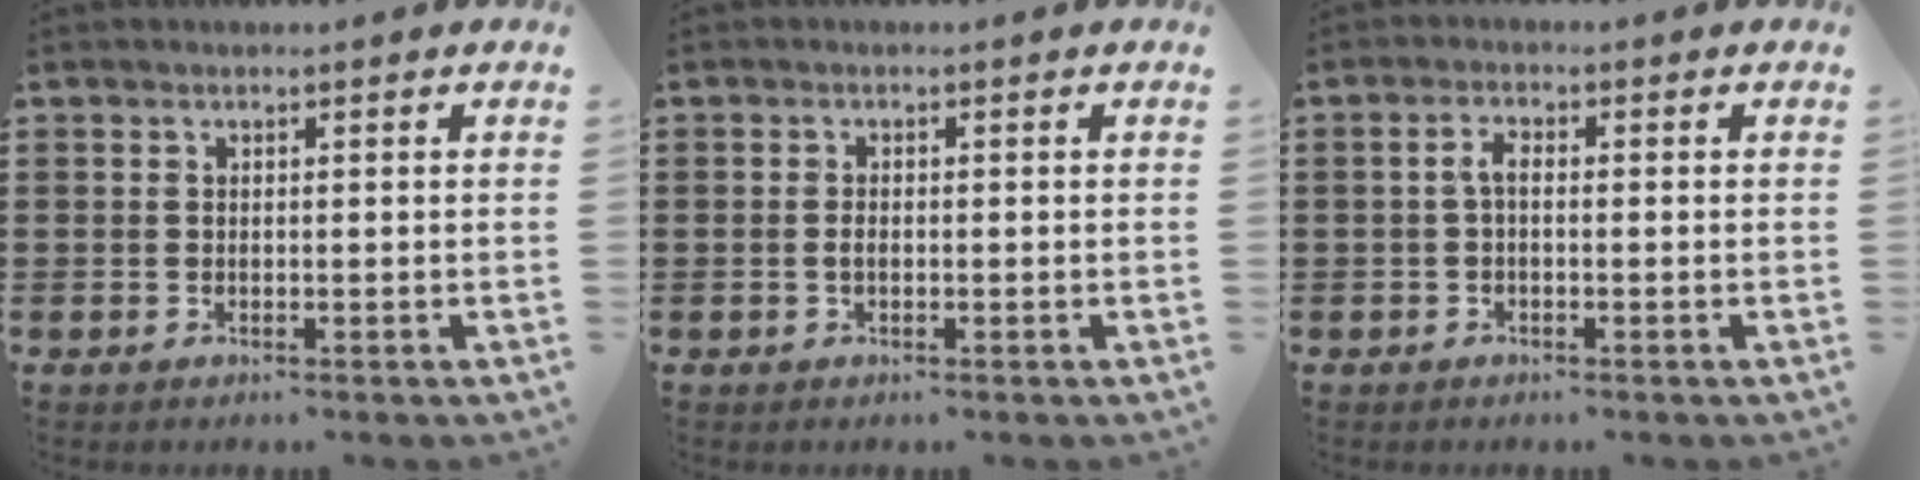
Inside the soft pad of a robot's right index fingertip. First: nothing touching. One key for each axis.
{"total": 1.0, "fx": -0.2, "fy": 0.5, "fz": 0.9, "tx": -0.019, "ty": 0.001, "tz": -0.004}
{"total": 2.1, "fx": -0.3, "fy": 0.8, "fz": 1.9, "tx": -0.052, "ty": -0.002, "tz": -0.012}